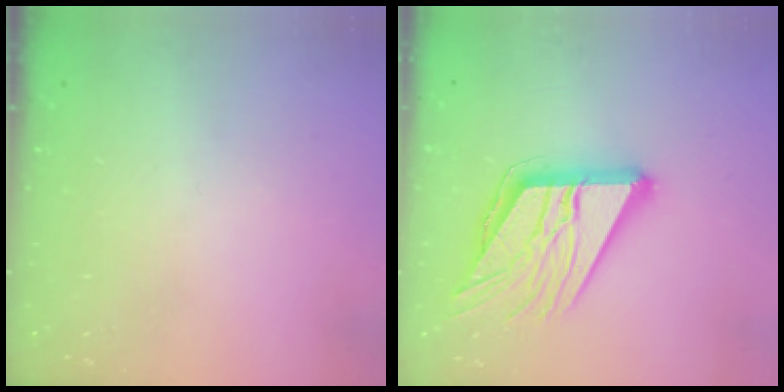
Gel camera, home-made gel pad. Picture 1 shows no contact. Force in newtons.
{"total": 19.1, "press": 19.0, "slide": 2.2}